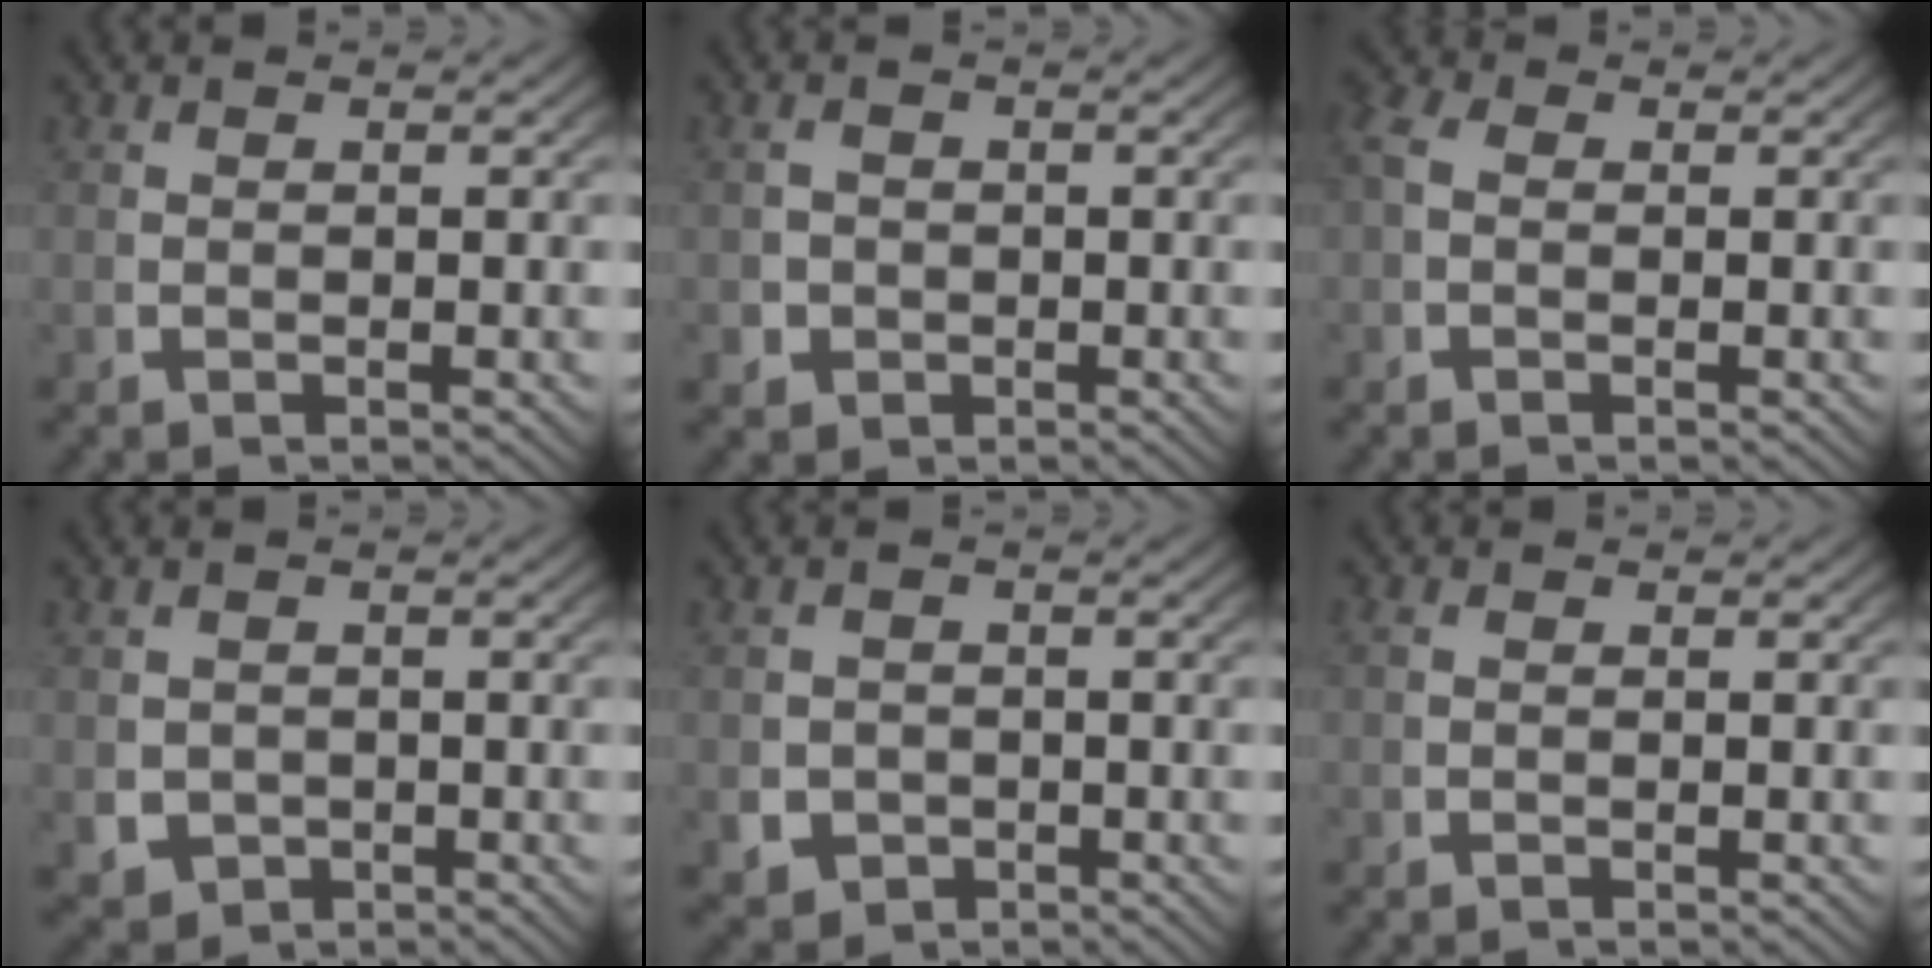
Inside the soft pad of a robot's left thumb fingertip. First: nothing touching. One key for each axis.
{"total": 2.6, "fx": -0.8, "fy": 2.3, "fz": 0.9, "tx": -0.021, "ty": -0.012, "tz": -0.008}
{"total": 1.7, "fx": 0.2, "fy": 1.4, "fz": 1.0, "tx": -0.028, "ty": -0.002, "tz": 0.002}
{"total": 4.7, "fx": -1.2, "fy": 4.1, "fz": 1.9, "tx": -0.048, "ty": -0.029, "tz": -0.006}
{"total": 4.2, "fx": -1.5, "fy": 3.6, "fz": 1.6, "tx": -0.038, "ty": -0.026, "tz": -0.013}
{"total": 0.5, "fx": 0.0, "fy": 0.5, "fz": 0.3, "tx": -0.010, "ty": -0.004, "tz": 0.002}